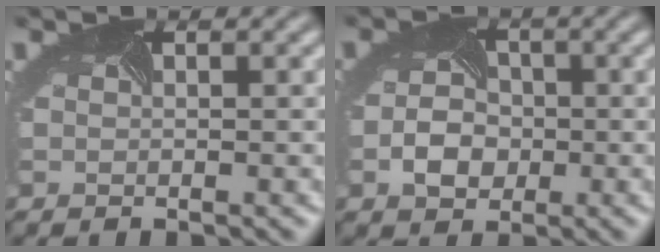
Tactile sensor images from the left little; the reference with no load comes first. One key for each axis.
{"total": 3.2, "fx": -1.4, "fy": 2.4, "fz": 1.6, "tx": -0.031, "ty": -0.002, "tz": -0.021}